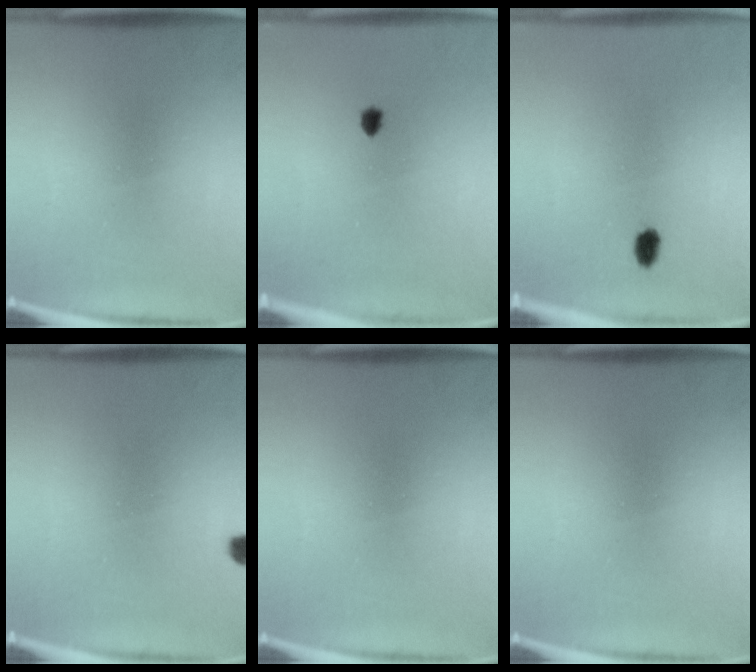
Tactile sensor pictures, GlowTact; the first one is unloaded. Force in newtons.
{"total": 1.1}
{"total": 2.2}
{"total": 1.4}
{"total": 0.0}
{"total": 0.0}